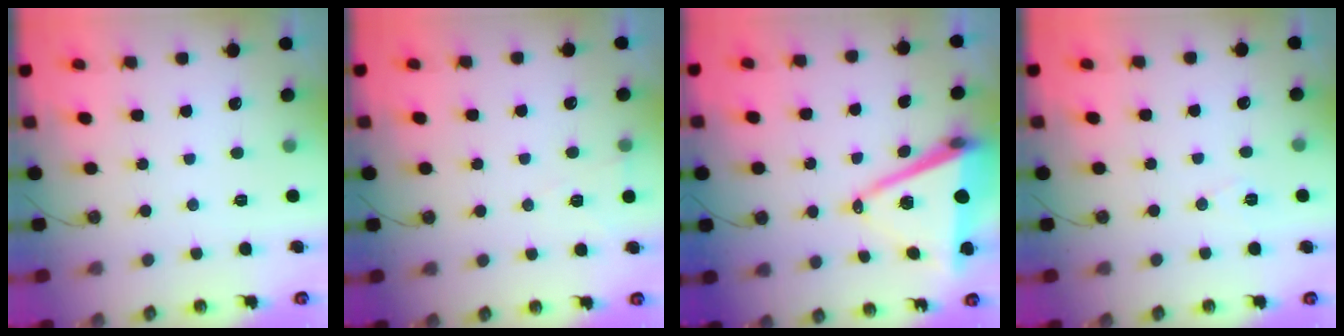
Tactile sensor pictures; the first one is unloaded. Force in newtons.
{"total": 5.5, "press": 3.3, "slide": 4.4}
{"total": 12.8, "press": 12.1, "slide": 4.3}
{"total": 5.9, "press": 3.8, "slide": 4.5}